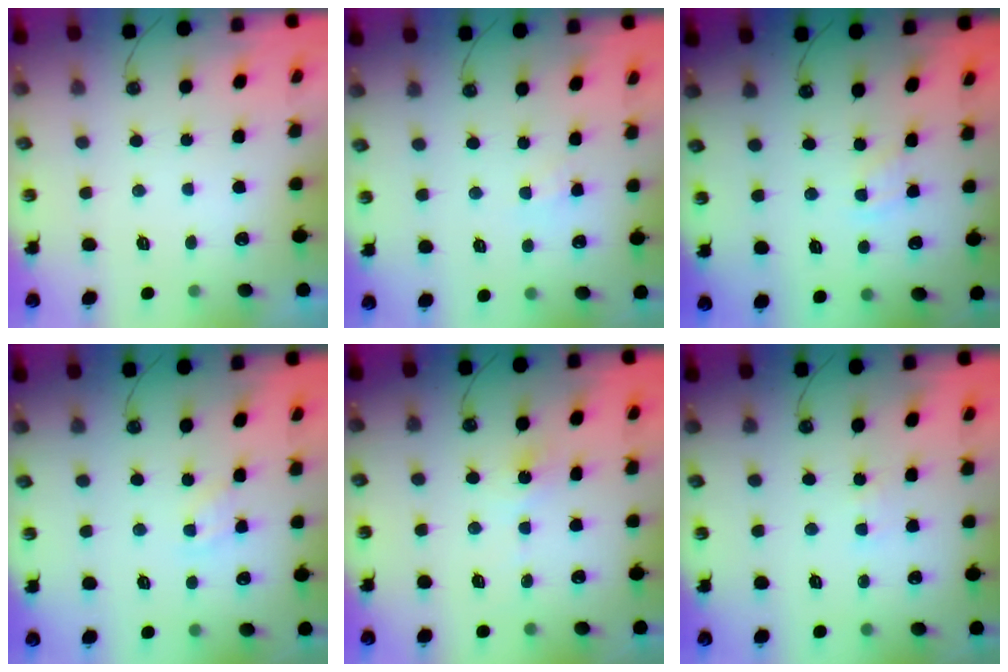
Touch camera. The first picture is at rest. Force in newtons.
{"total": 1.9, "press": 1.9, "slide": 0.3}
{"total": 2.2, "press": 2.1, "slide": 0.4}
{"total": 3.5, "press": 3.5, "slide": 0.5}
{"total": 4.4, "press": 4.4, "slide": 0.5}
{"total": 4.7, "press": 4.7, "slide": 0.4}